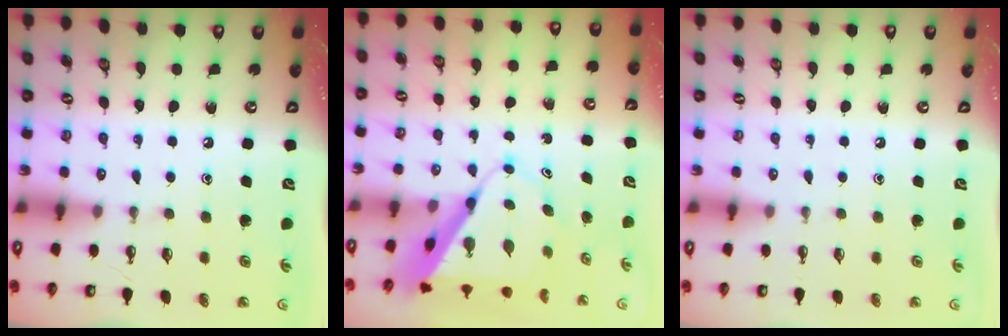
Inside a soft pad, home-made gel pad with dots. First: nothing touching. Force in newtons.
{"total": 9.4, "press": 9.4, "slide": 0.8}
{"total": 0.0}